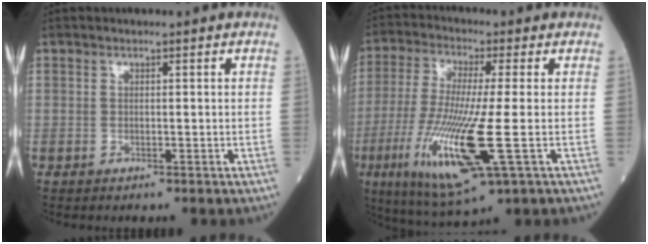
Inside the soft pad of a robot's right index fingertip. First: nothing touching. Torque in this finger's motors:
{"motor_torque": [1.74, -0.40, 1.06, 0.21]}